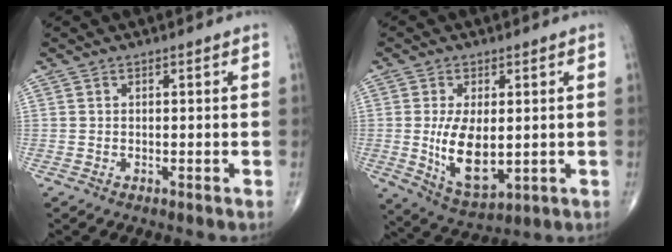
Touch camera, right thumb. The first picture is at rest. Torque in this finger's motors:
{"motor_torque": [1.47, 3.23, 0.82, 0.60, 0.37]}